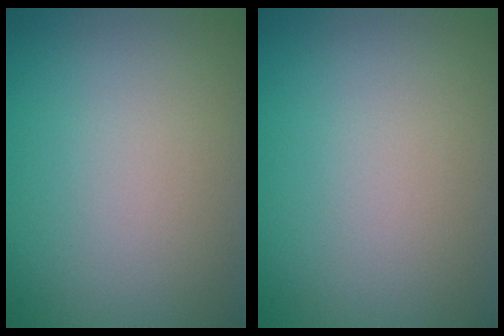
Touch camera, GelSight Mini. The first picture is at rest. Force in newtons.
{"total": 0.0}